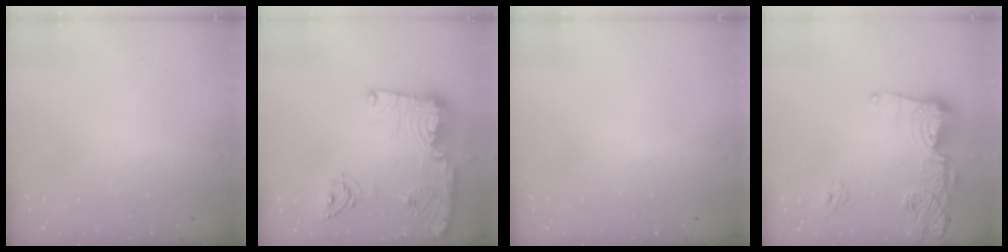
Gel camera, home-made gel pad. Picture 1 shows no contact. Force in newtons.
{"total": 18.1, "press": 18.0, "slide": 2.0}
{"total": 0.0}
{"total": 15.9, "press": 15.9, "slide": 1.5}